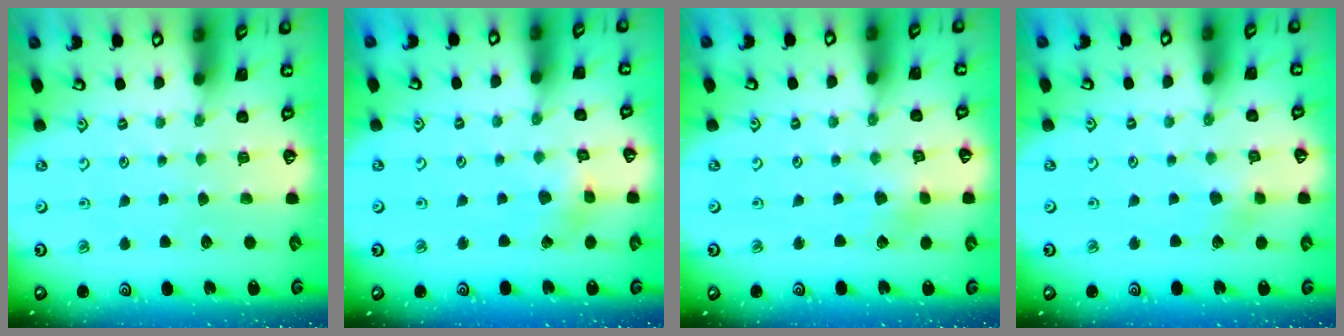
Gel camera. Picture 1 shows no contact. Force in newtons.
{"total": 3.3, "press": 3.3, "slide": 0.2}
{"total": 3.0, "press": 3.0, "slide": 0.4}
{"total": 3.9, "press": 3.9, "slide": 0.5}